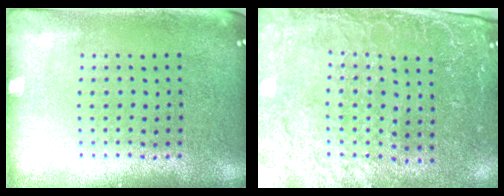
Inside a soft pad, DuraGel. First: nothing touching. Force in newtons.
{"total": 3.1, "press": 2.9, "slide": 1.1}